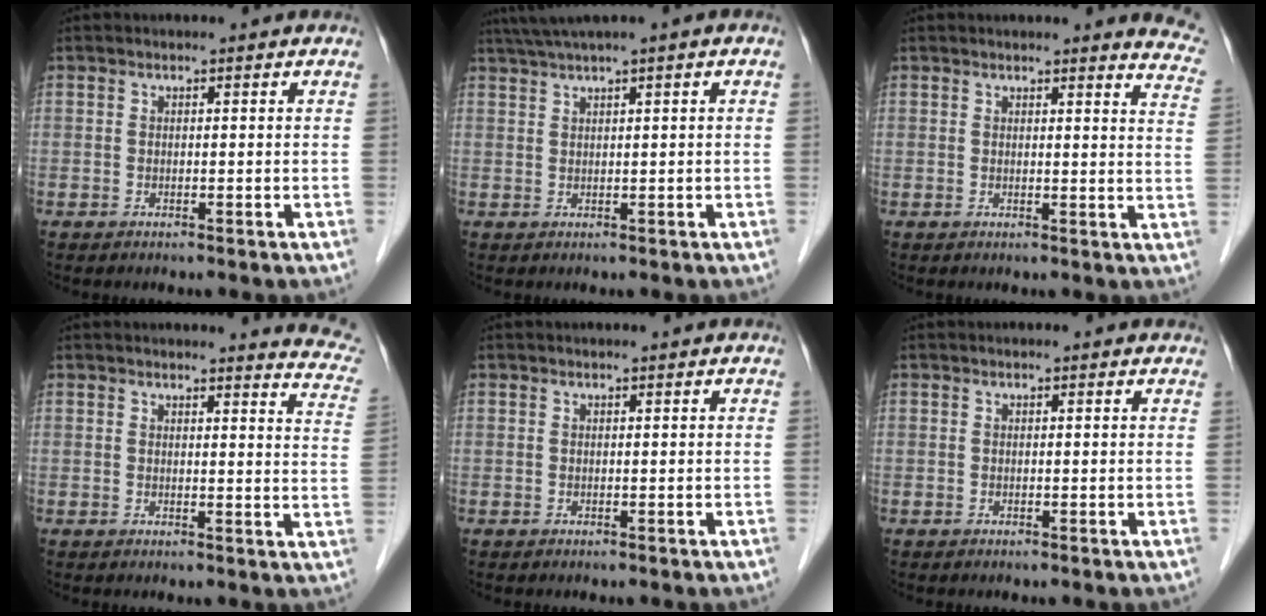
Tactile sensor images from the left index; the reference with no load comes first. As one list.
[{"total": 4.0, "force": [2.6, -0.7, 3.0], "torque": [-0.066, 0.019, 0.051]}, {"total": 8.8, "force": [8.5, 0.9, 2.4], "torque": [-0.001, -0.051, 0.055]}, {"total": 9.7, "force": [9.5, 0.3, 1.7], "torque": [0.002, -0.079, 0.069]}, {"total": 0.9, "force": [0.8, 0.0, 0.3], "torque": [-0.006, 0.005, 0.011]}, {"total": 1.7, "force": [1.6, 0.5, 0.5], "torque": [-0.013, 0.006, 0.007]}]